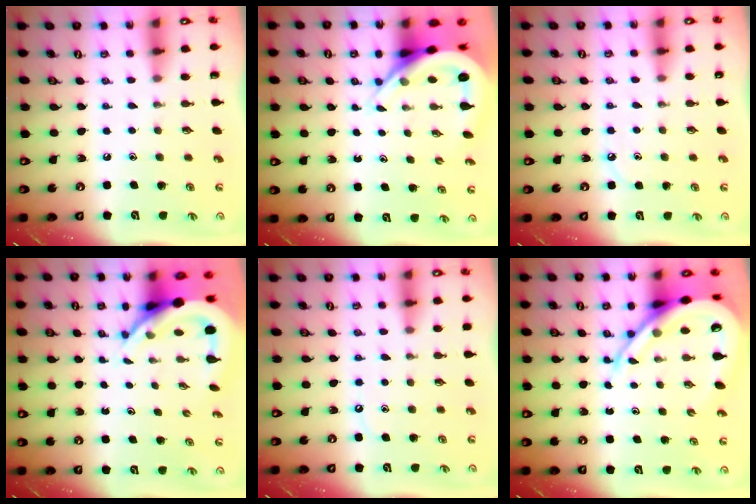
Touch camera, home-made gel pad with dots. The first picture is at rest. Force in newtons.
{"total": 8.7, "press": 8.7, "slide": 0.7}
{"total": 3.5, "press": 3.5, "slide": 0.5}
{"total": 8.9, "press": 8.8, "slide": 1.3}
{"total": 4.5, "press": 4.4, "slide": 0.4}
{"total": 13.6, "press": 13.5, "slide": 1.5}